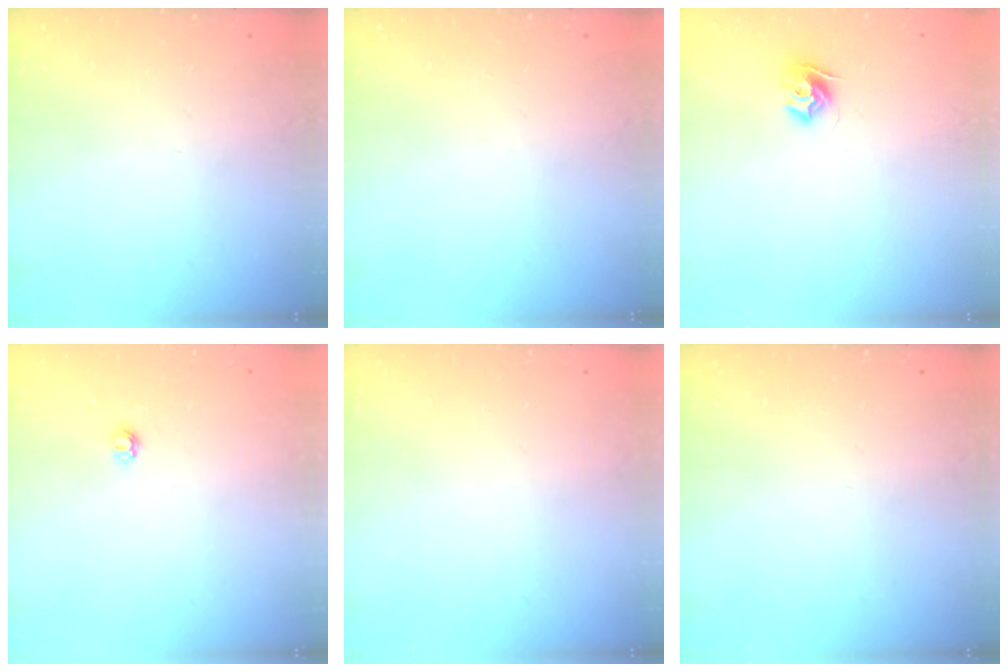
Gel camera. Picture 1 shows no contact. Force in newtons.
{"total": 0.0}
{"total": 8.1, "press": 8.1, "slide": 0.1}
{"total": 2.9, "press": 2.9, "slide": 0.4}
{"total": 0.0}
{"total": 0.0}